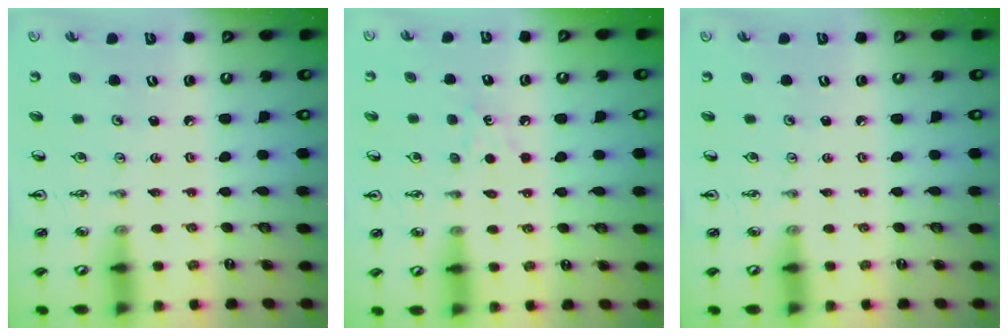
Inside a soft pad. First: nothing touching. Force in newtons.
{"total": 5.3, "press": 5.2, "slide": 0.8}
{"total": 0.0}